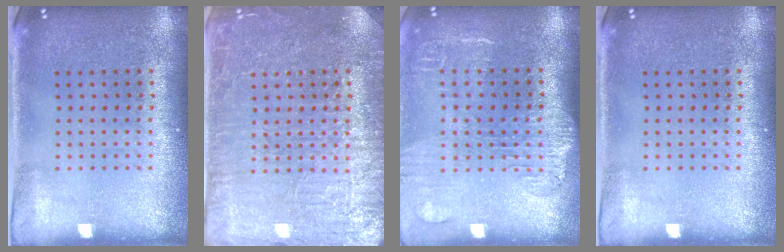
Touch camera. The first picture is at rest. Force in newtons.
{"total": 4.0, "press": 3.9, "slide": 0.7}
{"total": 1.8, "press": 1.5, "slide": 0.9}
{"total": 0.0}